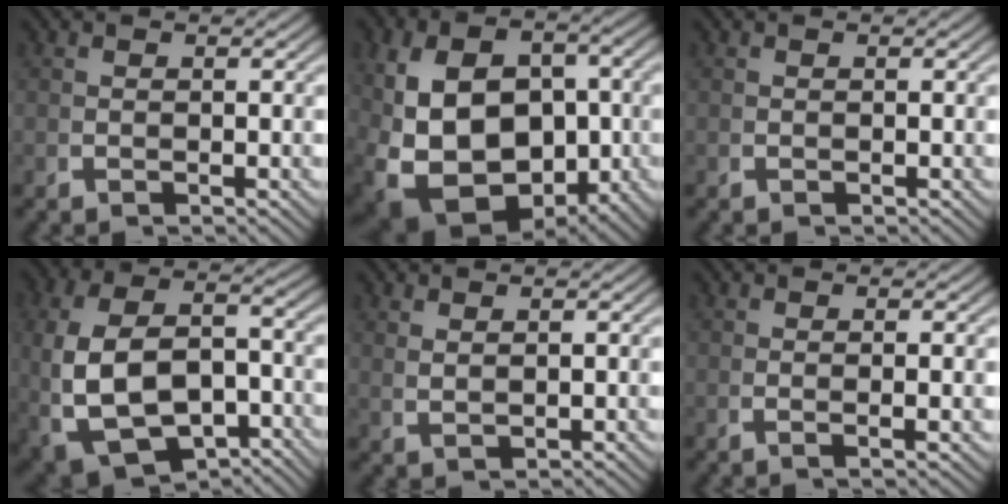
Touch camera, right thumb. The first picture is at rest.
{"total": 15.9, "force": [-2.7, 11.1, 11.0], "torque": [-0.239, -0.077, -0.009]}
{"total": 0.0}
{"total": 11.9, "force": [-3.2, 8.1, 8.1], "torque": [-0.172, -0.058, -0.016]}
{"total": 1.3, "force": [1.1, -0.1, 0.7], "torque": [-0.012, 0.003, 0.033]}
{"total": 1.3, "force": [0.0, 0.1, 1.3], "torque": [-0.028, 0.000, 0.001]}